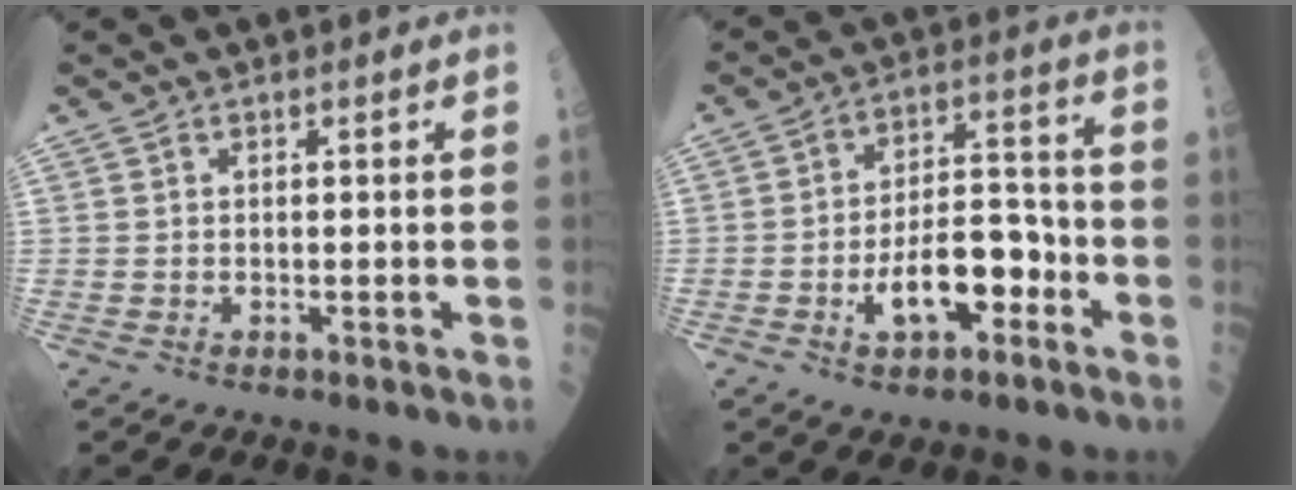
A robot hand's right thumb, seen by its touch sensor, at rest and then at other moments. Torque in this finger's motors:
{"motor_torque": [0.37, 0.37, 0.70, -0.01, 0.07]}